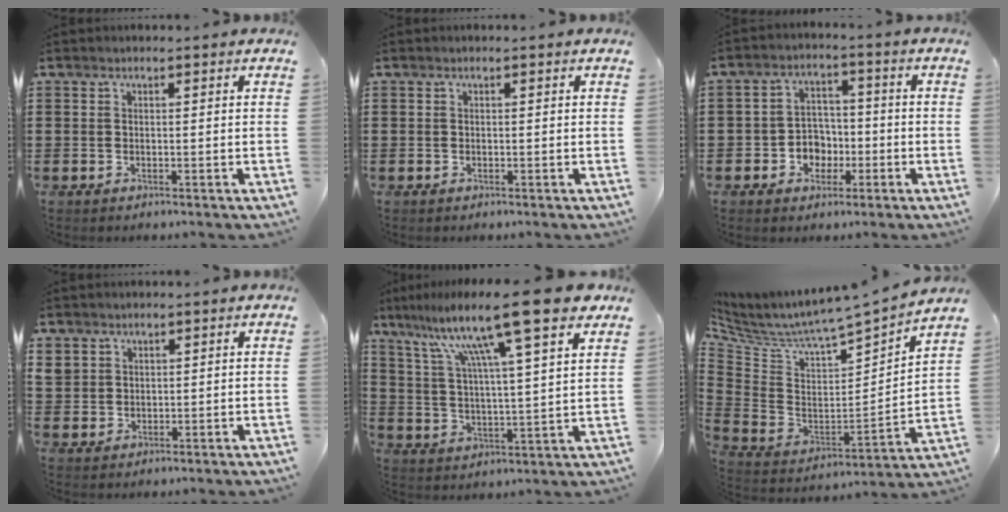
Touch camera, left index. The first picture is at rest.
{"total": 0.0}
{"total": 4.9, "force": [-1.8, 4.2, 1.7], "torque": [-0.034, 0.008, -0.037]}
{"total": 2.6, "force": [1.6, 2.1, 0.2], "torque": [-0.015, 0.007, 0.030]}
{"total": 15.5, "force": [11.6, 0.5, 10.3], "torque": [-0.210, -0.059, 0.184]}
{"total": 3.6, "force": [3.3, 0.1, 1.5], "torque": [-0.053, -0.050, 0.045]}